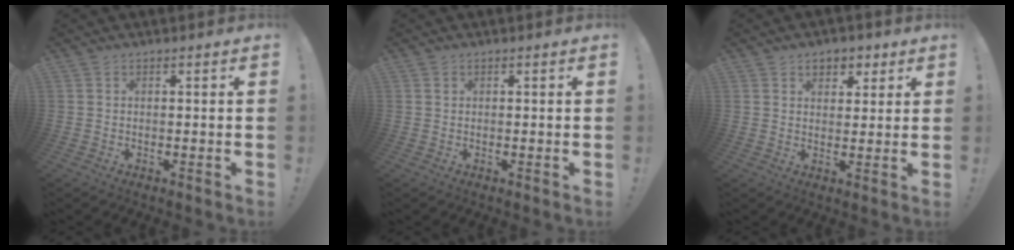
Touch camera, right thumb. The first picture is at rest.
{"total": 0.7, "force": [0.3, 0.6, 0.0], "torque": [0.005, 0.000, 0.005]}
{"total": 5.2, "force": [2.7, 4.0, 1.8], "torque": [-0.015, -0.010, 0.049]}